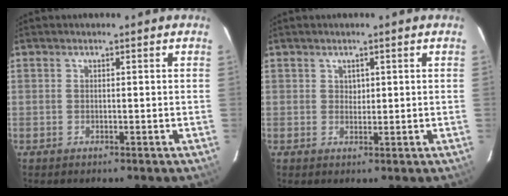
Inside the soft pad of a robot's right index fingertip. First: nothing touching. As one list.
[{"total": 1.3, "force": [0.6, 1.1, 0.3], "torque": [-0.001, 0.005, 0.010]}]